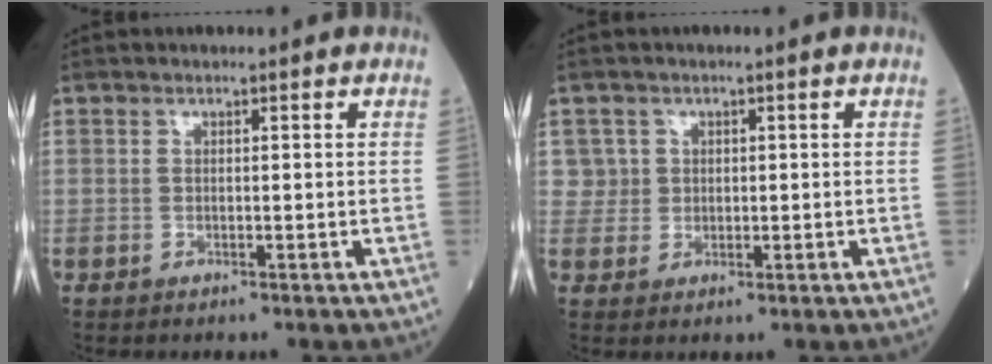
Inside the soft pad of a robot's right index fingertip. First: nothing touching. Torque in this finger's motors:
{"motor_torque": [-0.22, 0.15, -0.03, -0.01]}